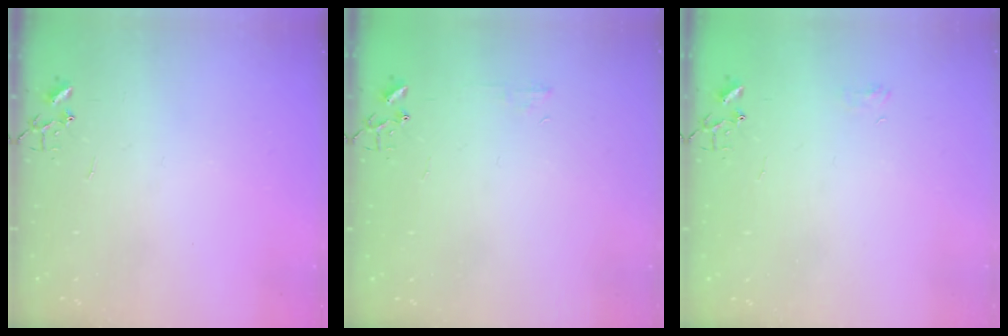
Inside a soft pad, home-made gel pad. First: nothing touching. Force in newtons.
{"total": 4.8, "press": 4.7, "slide": 0.7}
{"total": 5.1, "press": 5.1, "slide": 0.6}